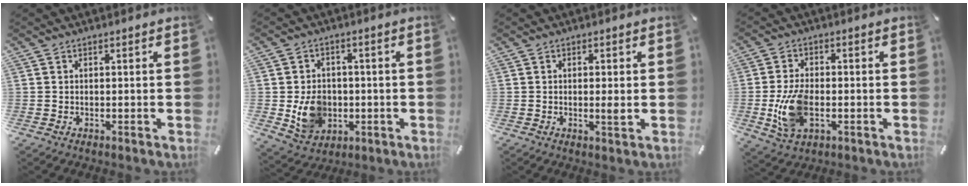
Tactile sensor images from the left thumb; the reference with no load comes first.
{"total": 9.2, "force": [-1.4, 8.0, 4.4], "torque": [-0.085, 0.011, -0.021]}
{"total": 2.8, "force": [-0.2, 0.5, 2.8], "torque": [-0.047, -0.003, -0.005]}
{"total": 10.9, "force": [-2.1, 6.4, 8.6], "torque": [-0.182, -0.008, -0.037]}